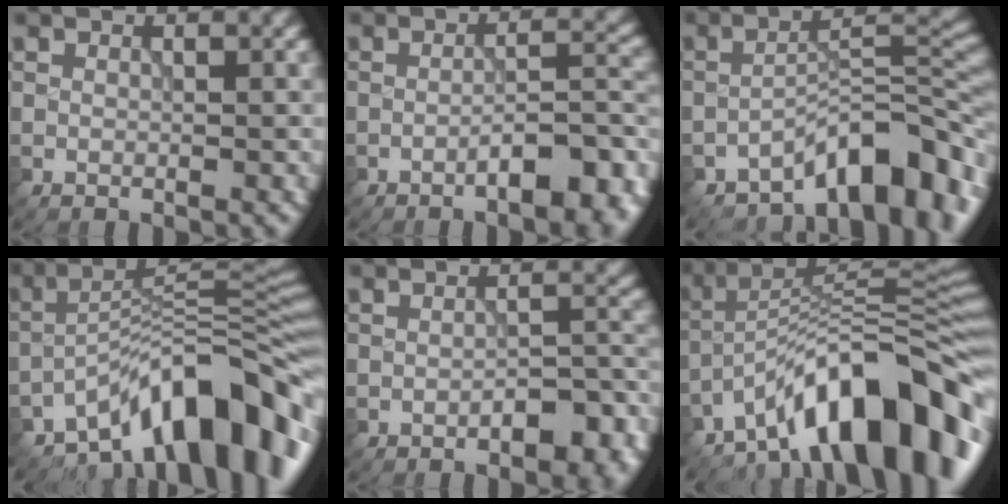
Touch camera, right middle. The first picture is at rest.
{"total": 6.9, "force": [-3.5, 2.1, 5.5], "torque": [-0.066, 0.010, -0.048]}
{"total": 8.6, "force": [-6.2, 2.8, 5.4], "torque": [-0.057, 0.010, -0.110]}
{"total": 13.0, "force": [-8.3, 4.2, 9.1], "torque": [-0.119, 0.027, -0.148]}
{"total": 5.5, "force": [-3.0, 2.0, 4.1], "torque": [-0.053, 0.009, -0.040]}
{"total": 12.8, "force": [-8.2, 3.9, 9.0], "torque": [-0.113, 0.029, -0.146]}